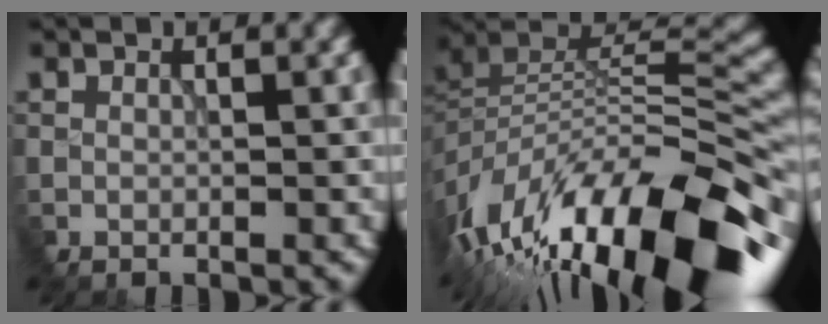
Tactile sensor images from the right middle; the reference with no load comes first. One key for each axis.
{"total": 16.0, "fx": -9.8, "fy": 6.5, "fz": 10.9, "tx": -0.212, "ty": -0.007, "tz": -0.143}